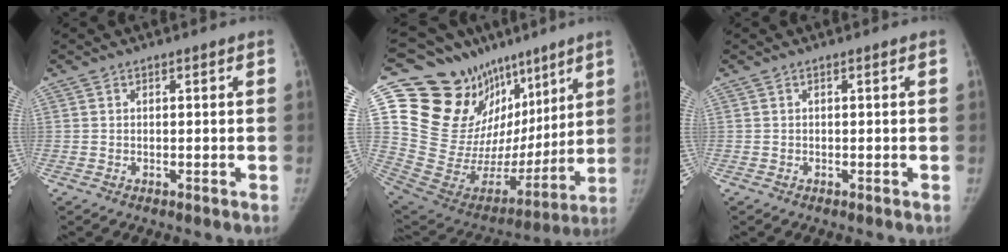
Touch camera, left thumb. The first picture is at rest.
{"total": 29.2, "force": [15.3, 18.7, 16.3], "torque": [-0.216, -0.012, 0.273]}
{"total": 0.0}